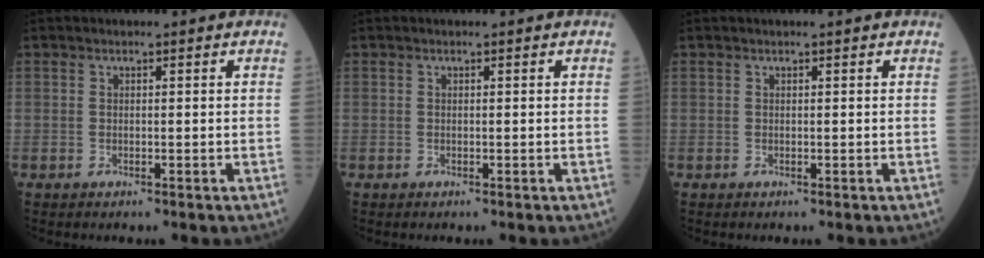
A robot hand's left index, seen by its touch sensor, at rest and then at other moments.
{"total": 0.0}
{"total": 0.0}